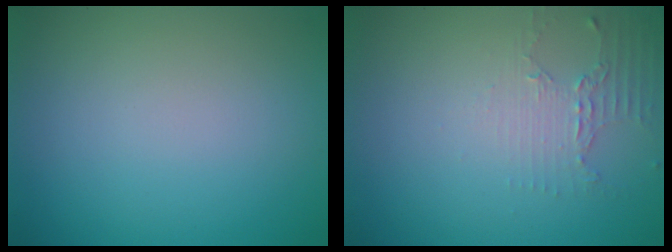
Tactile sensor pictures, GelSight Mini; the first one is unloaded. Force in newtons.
{"total": 2.2, "press": 1.6, "slide": 1.5}